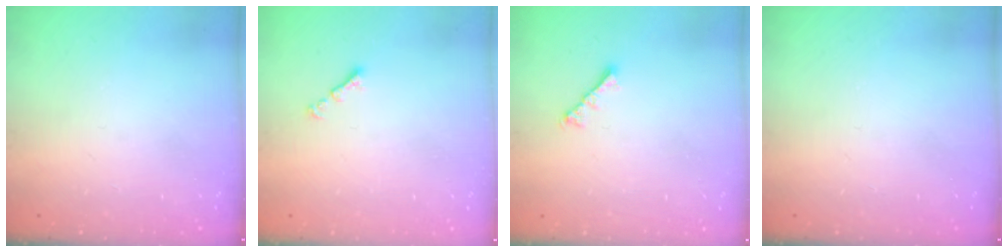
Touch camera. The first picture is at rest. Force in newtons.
{"total": 1.4, "press": 1.3, "slide": 0.5}
{"total": 2.9, "press": 2.8, "slide": 0.5}
{"total": 0.0}